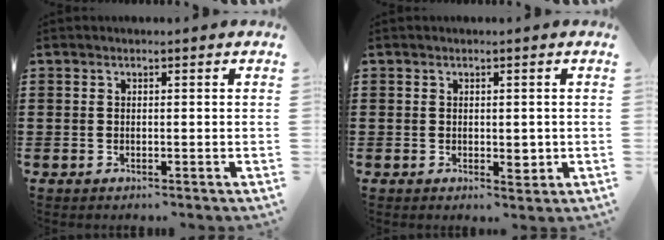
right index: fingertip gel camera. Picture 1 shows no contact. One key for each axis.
{"total": 2.2, "fx": 0.0, "fy": 1.4, "fz": 1.8, "tx": -0.024, "ty": -0.001, "tz": -0.001}